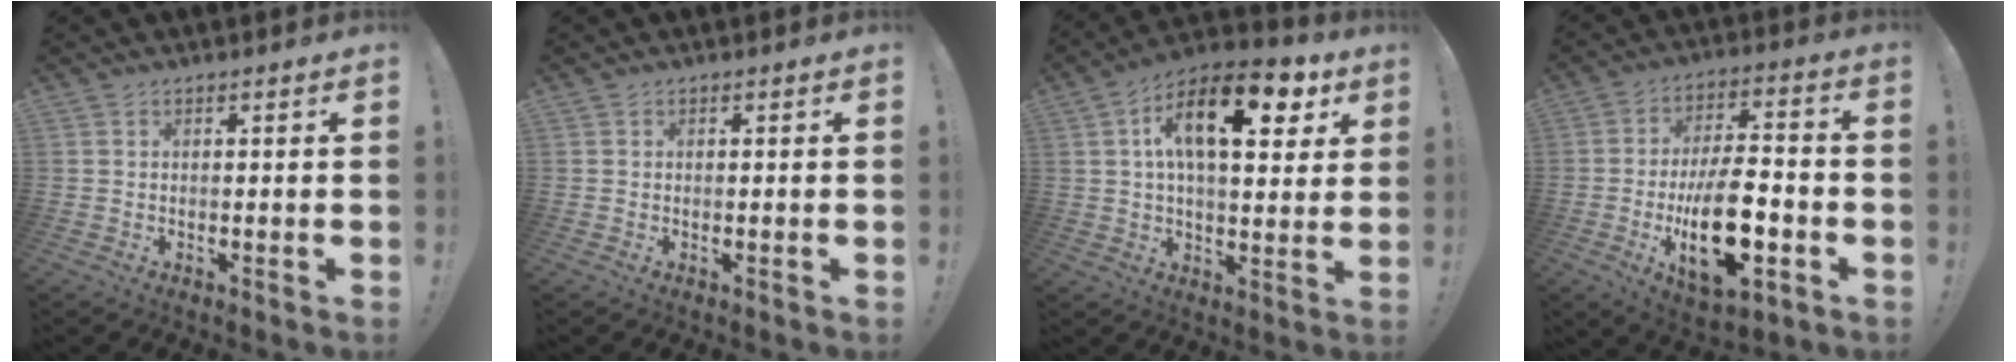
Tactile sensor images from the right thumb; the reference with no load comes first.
{"total": 0.0}
{"total": 19.3, "force": [6.9, 9.0, 15.7], "torque": [-0.249, -0.015, 0.105]}
{"total": 18.9, "force": [-5.0, 8.7, 16.0], "torque": [-0.271, 0.015, -0.079]}